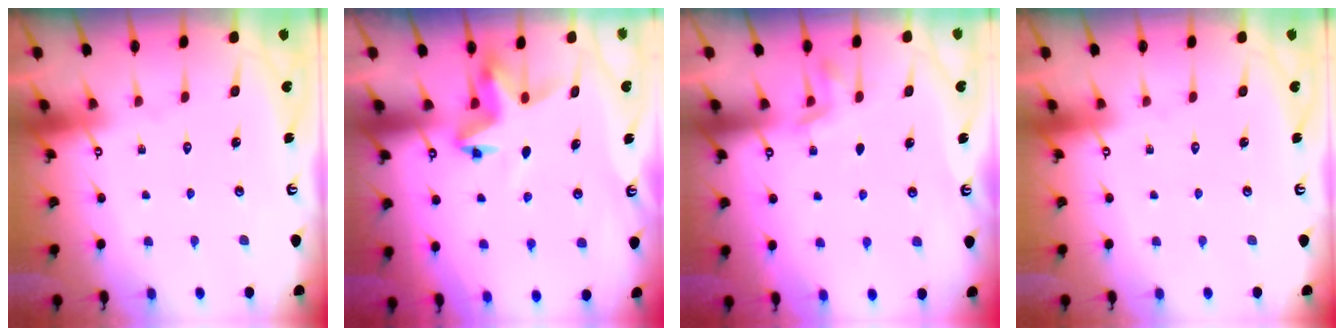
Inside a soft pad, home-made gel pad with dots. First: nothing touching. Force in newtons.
{"total": 5.1, "press": 5.1, "slide": 0.2}
{"total": 3.6, "press": 3.4, "slide": 1.2}
{"total": 0.0}